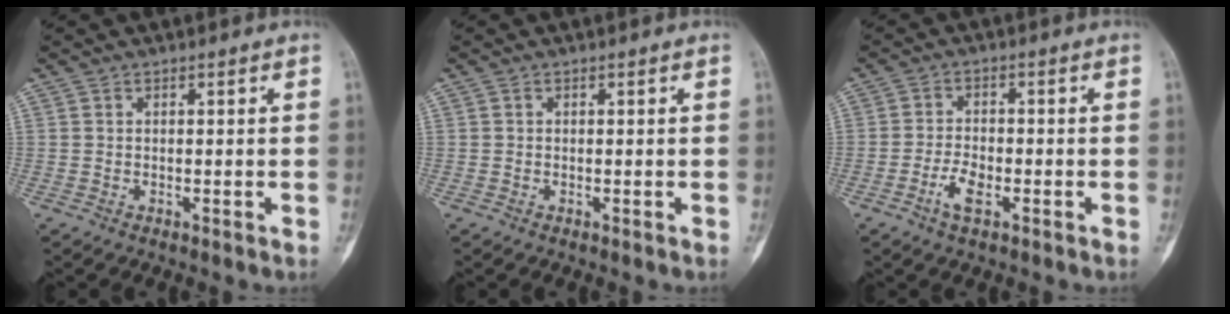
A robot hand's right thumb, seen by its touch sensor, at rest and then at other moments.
{"total": 0.0}
{"total": 4.3, "force": [-2.0, 2.0, 3.3], "torque": [-0.063, 0.010, -0.039]}